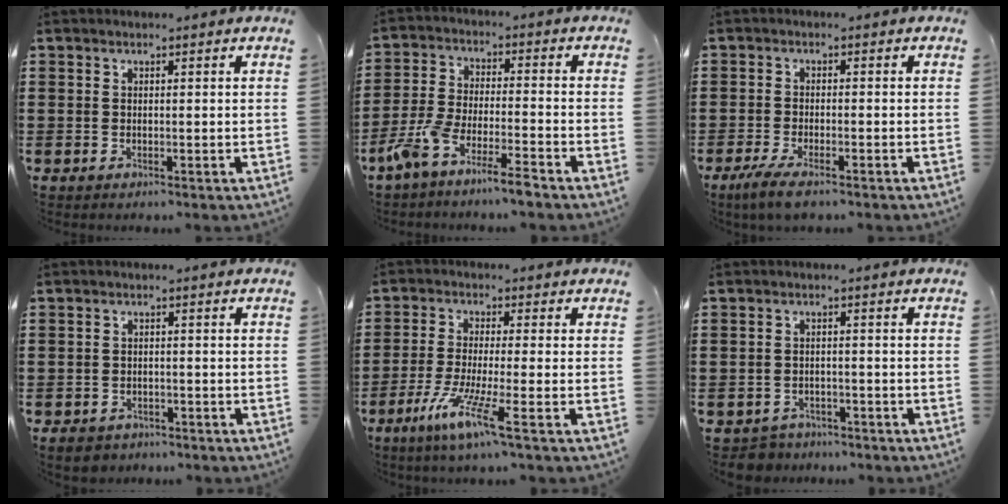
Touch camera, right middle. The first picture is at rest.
{"total": 6.9, "force": [-5.9, 0.1, 3.6], "torque": [-0.100, -0.015, -0.120]}
{"total": 3.2, "force": [-2.4, 0.4, 2.1], "torque": [-0.049, -0.005, -0.048]}
{"total": 2.2, "force": [-2.0, 0.8, 0.2], "torque": [-0.010, 0.003, -0.045]}
{"total": 6.9, "force": [-3.8, -0.5, 5.8], "torque": [-0.120, -0.019, -0.074]}
{"total": 2.8, "force": [-2.7, 0.6, -0.3], "torque": [-0.005, 0.000, -0.062]}